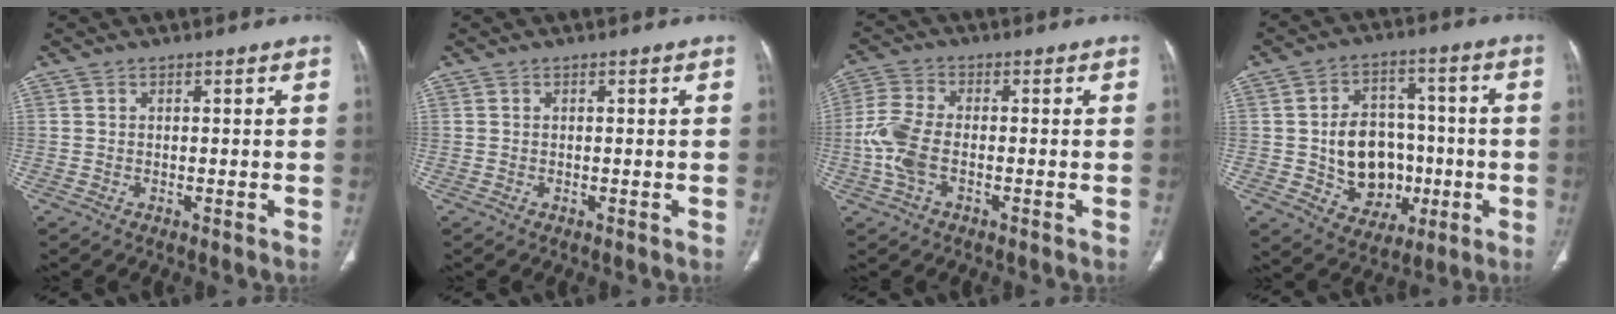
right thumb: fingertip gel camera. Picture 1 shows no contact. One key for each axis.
{"total": 0.0}
{"total": 7.6, "fx": -1.7, "fy": 4.0, "fz": 6.2, "tx": -0.159, "ty": 0.015, "tz": -0.036}
{"total": 14.3, "fx": -2.0, "fy": 11.3, "fz": 8.6, "tx": -0.085, "ty": 0.026, "tz": -0.016}